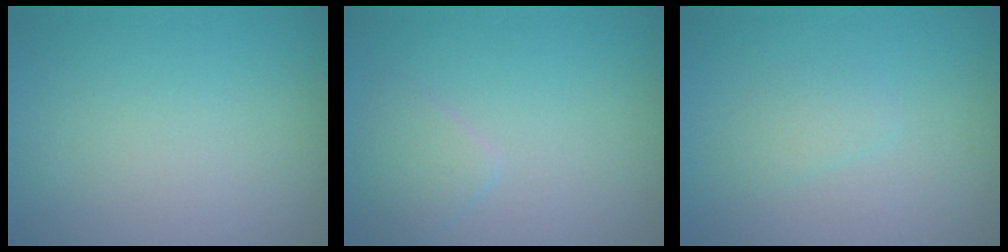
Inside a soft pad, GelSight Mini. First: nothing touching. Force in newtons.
{"total": 1.6, "press": 1.6, "slide": 0.1}
{"total": 1.1, "press": 1.1, "slide": 0.0}